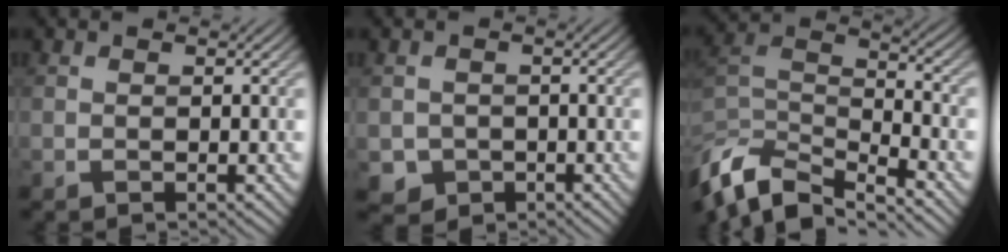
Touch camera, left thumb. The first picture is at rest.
{"total": 2.8, "force": [-1.0, 2.5, 0.5], "torque": [-0.016, -0.012, -0.022]}
{"total": 10.4, "force": [-6.7, 4.4, 6.6], "torque": [-0.153, -0.023, -0.130]}